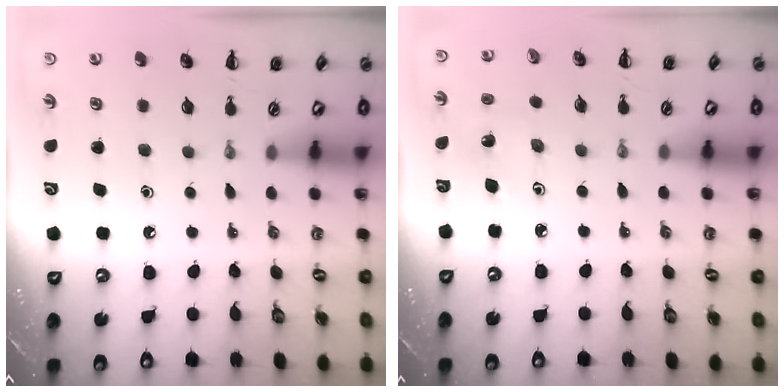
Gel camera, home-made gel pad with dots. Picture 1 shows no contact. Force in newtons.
{"total": 2.7, "press": 2.6, "slide": 0.9}